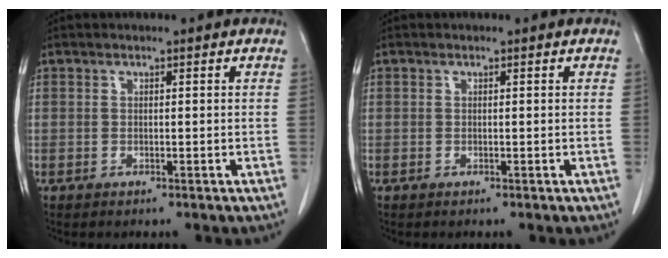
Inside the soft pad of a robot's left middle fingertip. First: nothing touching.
{"total": 0.0}